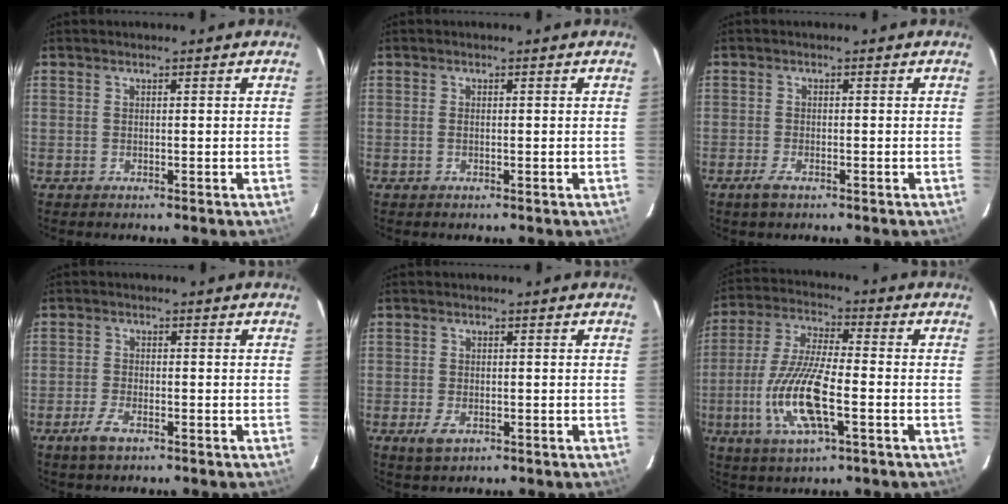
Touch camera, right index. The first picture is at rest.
{"total": 0.5, "force": [-0.1, 0.2, 0.5], "torque": [-0.012, 0.001, -0.003]}
{"total": 2.5, "force": [-1.7, 1.0, 1.5], "torque": [-0.038, -0.004, -0.033]}
{"total": 3.8, "force": [-2.5, 1.5, 2.5], "torque": [-0.067, -0.003, -0.048]}
{"total": 3.4, "force": [-1.6, 1.9, 2.3], "torque": [-0.051, -0.007, -0.026]}
{"total": 14.5, "force": [-4.3, 3.9, 13.3], "torque": [-0.279, -0.009, -0.083]}